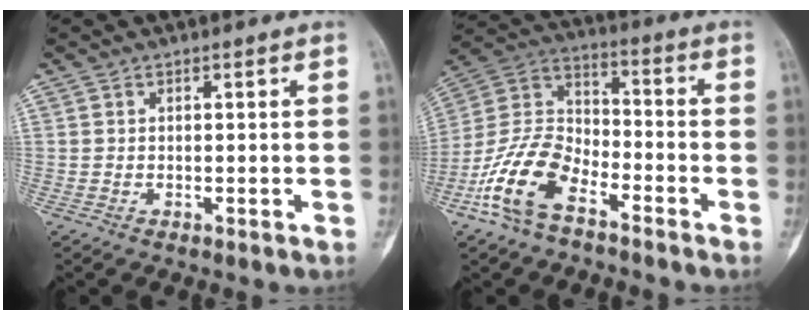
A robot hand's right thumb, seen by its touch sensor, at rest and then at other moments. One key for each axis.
{"total": 14.7, "fx": -8.2, "fy": 7.6, "fz": 9.6, "tx": -0.193, "ty": 0.054, "tz": -0.169}